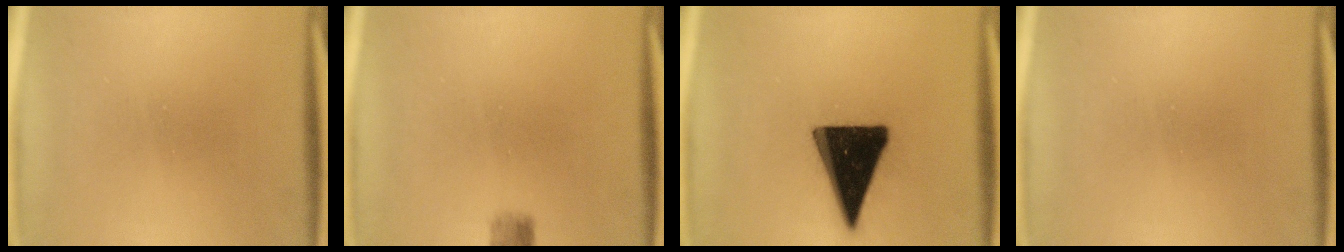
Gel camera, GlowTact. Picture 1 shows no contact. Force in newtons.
{"total": 2.2}
{"total": 19.1}
{"total": 0.0}